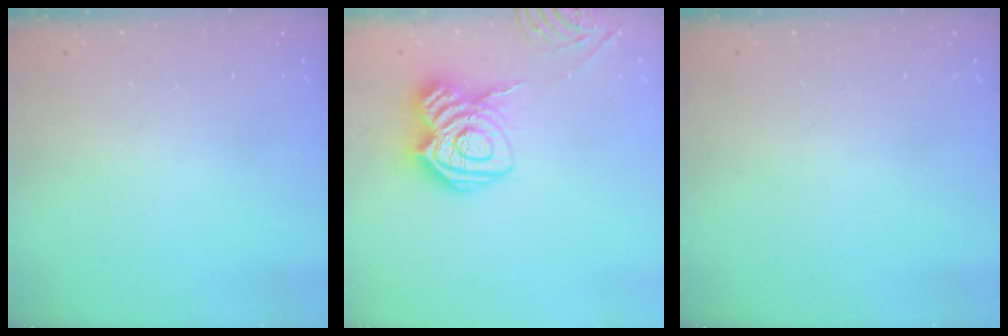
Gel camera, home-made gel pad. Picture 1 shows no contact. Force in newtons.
{"total": 13.3, "press": 13.3, "slide": 0.8}
{"total": 0.0}